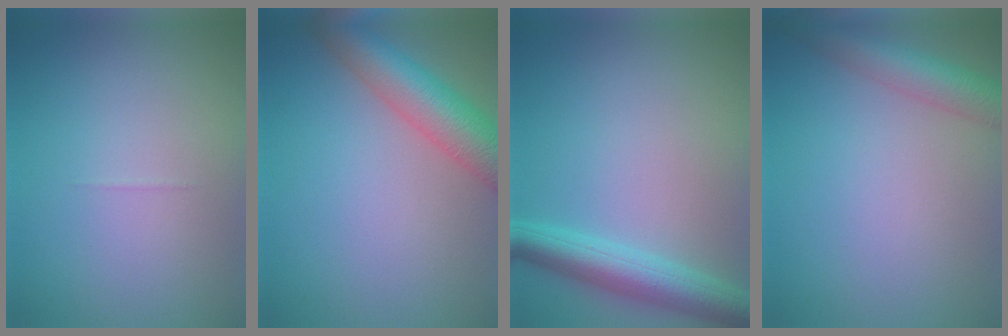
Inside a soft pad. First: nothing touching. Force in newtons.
{"total": 6.5, "press": 6.5, "slide": 0.3}
{"total": 5.2, "press": 5.2, "slide": 0.2}
{"total": 4.5, "press": 4.5, "slide": 0.3}